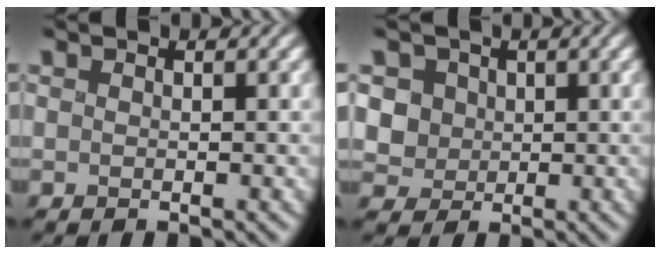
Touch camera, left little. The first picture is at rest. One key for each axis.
{"total": 4.0, "fx": 0.5, "fy": 3.6, "fz": 1.6, "tx": -0.042, "ty": 0.008, "tz": 0.010}